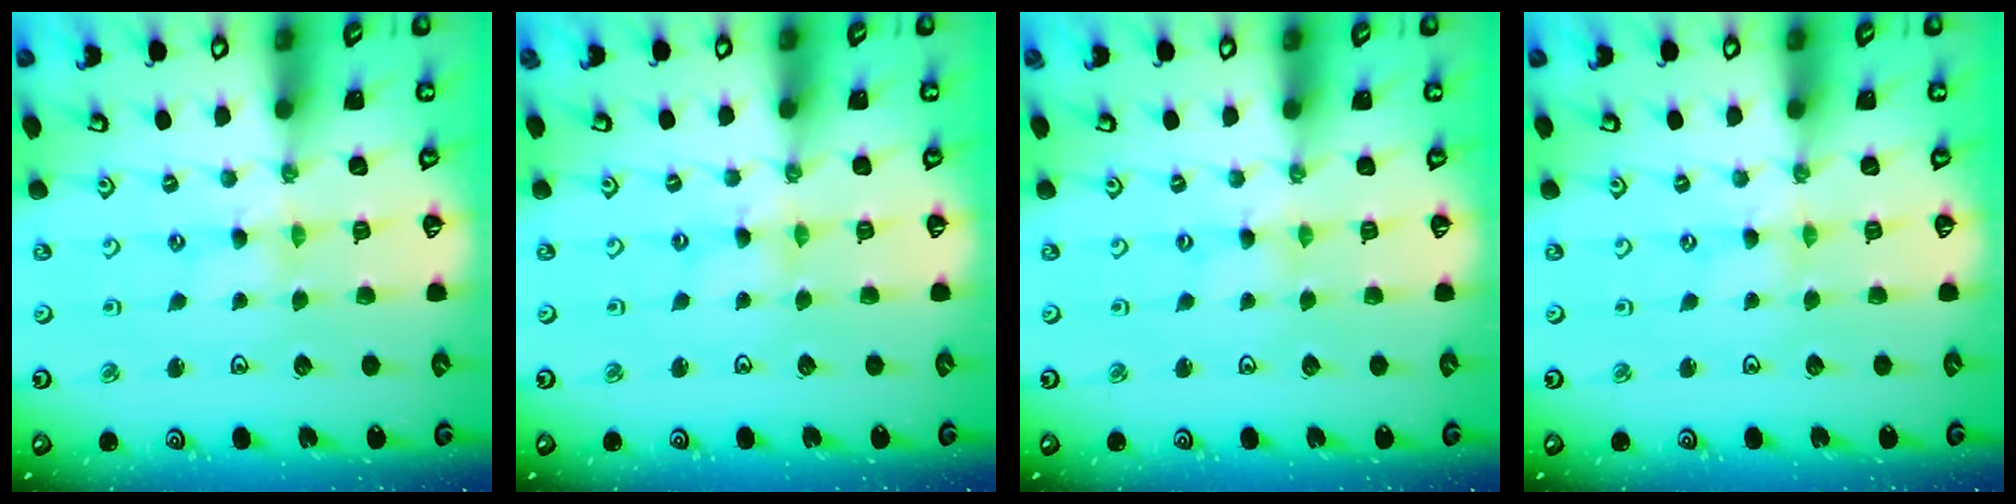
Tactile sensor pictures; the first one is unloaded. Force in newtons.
{"total": 1.3, "press": 1.3, "slide": 0.2}
{"total": 0.0}
{"total": 0.0}